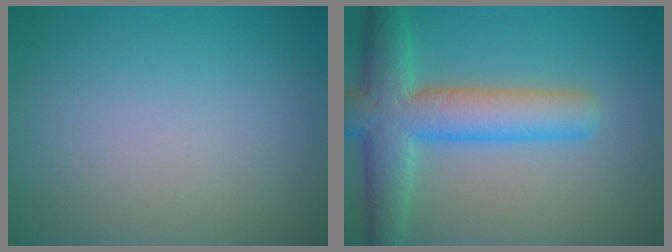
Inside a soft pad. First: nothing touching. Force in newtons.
{"total": 7.6, "press": 7.6, "slide": 0.3}